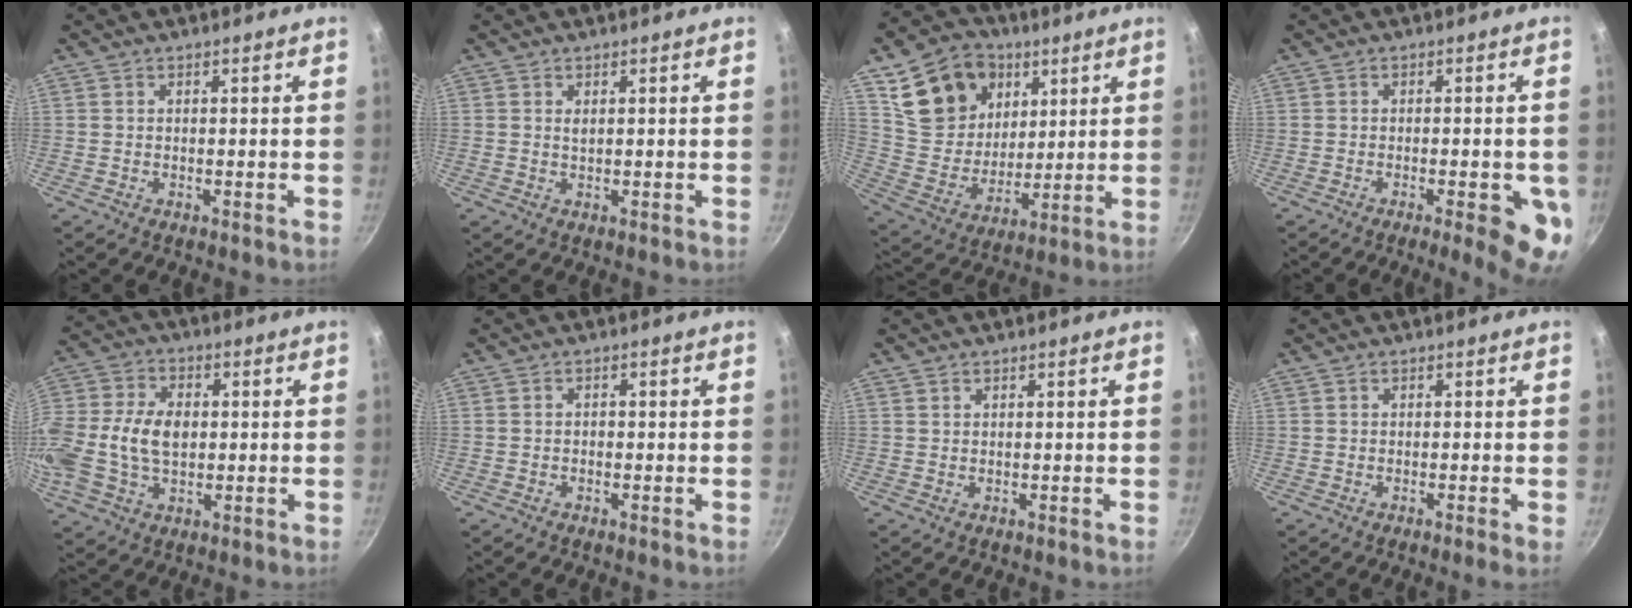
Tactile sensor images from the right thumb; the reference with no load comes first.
{"total": 1.4, "force": [0.6, 0.6, 1.2], "torque": [-0.022, -0.002, 0.012]}
{"total": 18.7, "force": [8.3, 14.5, 8.5], "torque": [-0.120, -0.027, 0.162]}
{"total": 8.8, "force": [-2.5, 2.6, 8.1], "torque": [-0.077, 0.005, -0.028]}
{"total": 17.7, "force": [-0.2, 12.2, 12.8], "torque": [-0.271, 0.027, -0.008]}
{"total": 0.7, "force": [-0.2, 0.6, 0.4], "torque": [-0.007, 0.004, -0.004]}
{"total": 0.6, "force": [0.5, 0.3, 0.2], "torque": [-0.001, -0.003, 0.008]}
{"total": 0.9, "force": [-0.3, -0.2, 0.8], "torque": [-0.016, -0.001, -0.008]}